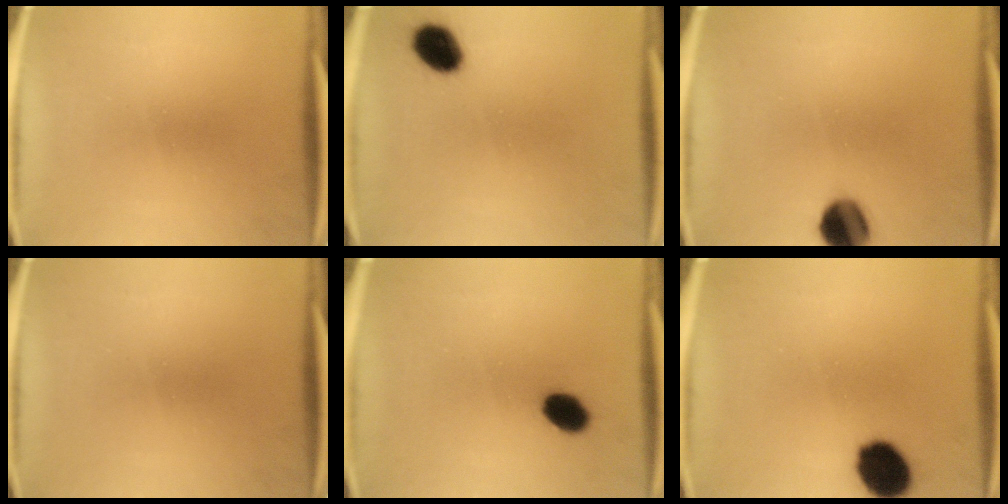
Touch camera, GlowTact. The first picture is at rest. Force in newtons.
{"total": 7.4}
{"total": 9.0}
{"total": 0.0}
{"total": 5.4}
{"total": 11.5}